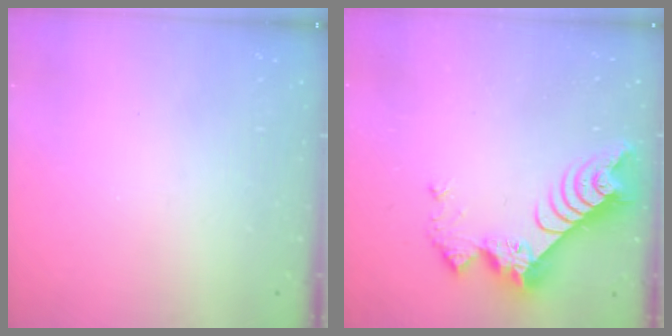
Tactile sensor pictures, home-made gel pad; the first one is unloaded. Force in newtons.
{"total": 9.3, "press": 9.3, "slide": 0.8}